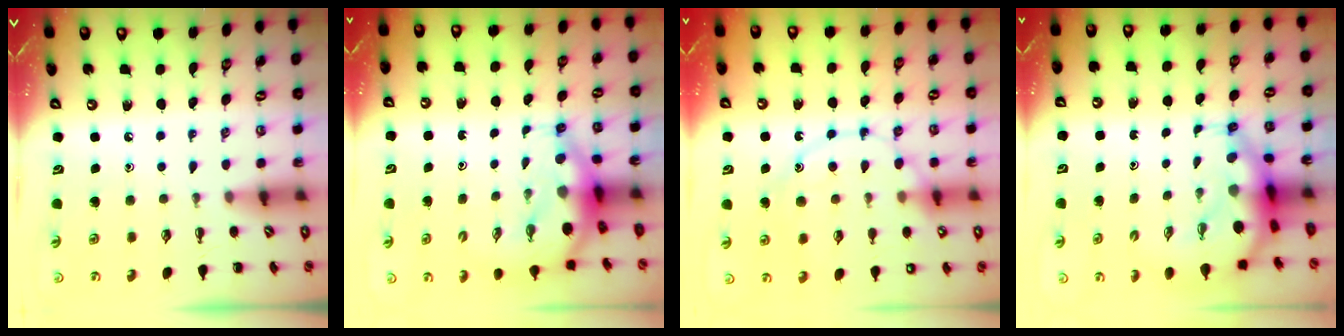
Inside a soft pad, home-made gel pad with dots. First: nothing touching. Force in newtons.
{"total": 6.9, "press": 6.7, "slide": 1.8}
{"total": 14.2, "press": 14.2, "slide": 0.9}
{"total": 7.2, "press": 7.0, "slide": 1.9}